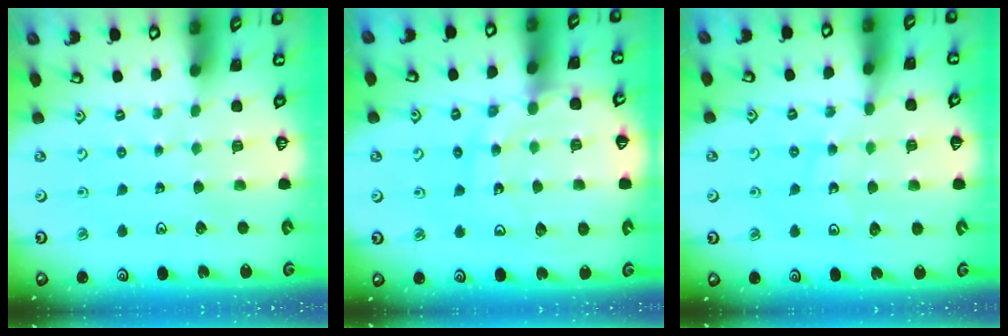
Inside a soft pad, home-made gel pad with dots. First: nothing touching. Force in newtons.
{"total": 14.4, "press": 14.3, "slide": 1.7}
{"total": 13.0, "press": 12.4, "slide": 3.9}